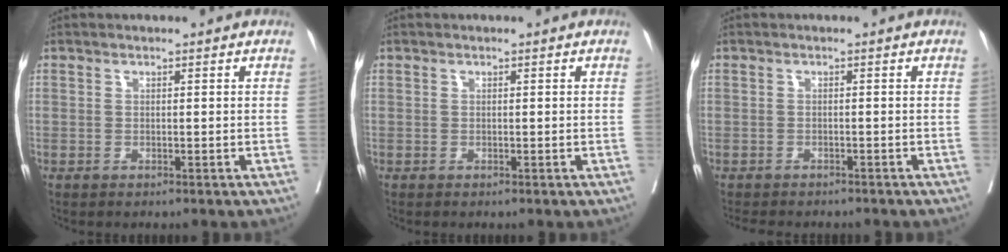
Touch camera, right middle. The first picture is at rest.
{"total": 0.0}
{"total": 8.6, "force": [-7.7, 2.7, 2.5], "torque": [-0.039, -0.004, -0.103]}